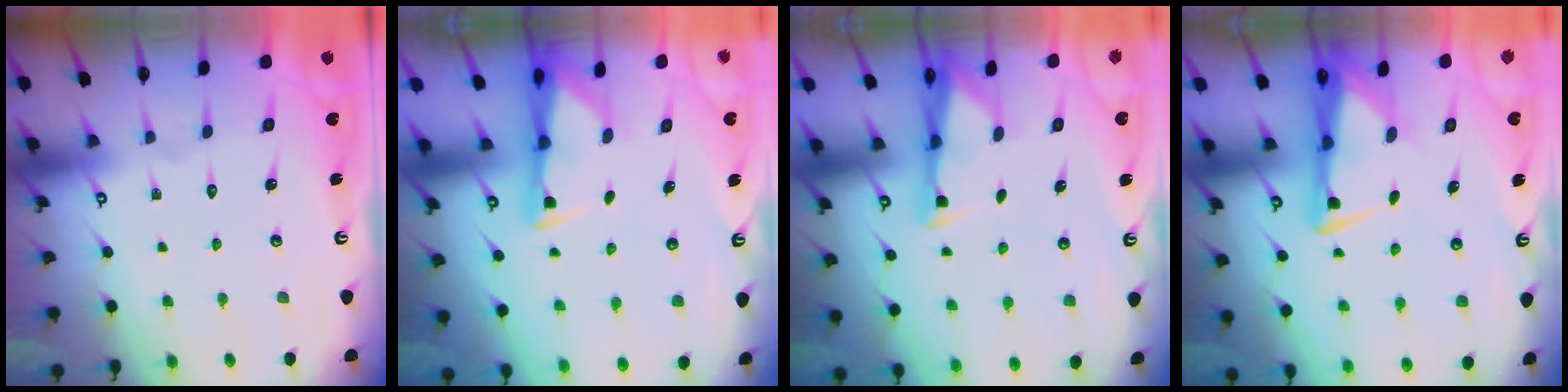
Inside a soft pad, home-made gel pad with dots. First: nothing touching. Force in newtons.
{"total": 2.9, "press": 2.9, "slide": 0.6}
{"total": 2.9, "press": 2.9, "slide": 0.4}
{"total": 4.6, "press": 4.4, "slide": 1.3}